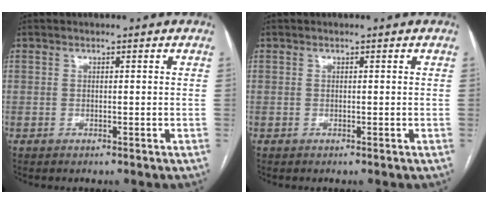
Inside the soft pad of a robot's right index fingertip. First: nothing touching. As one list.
[{"total": 0.0}]